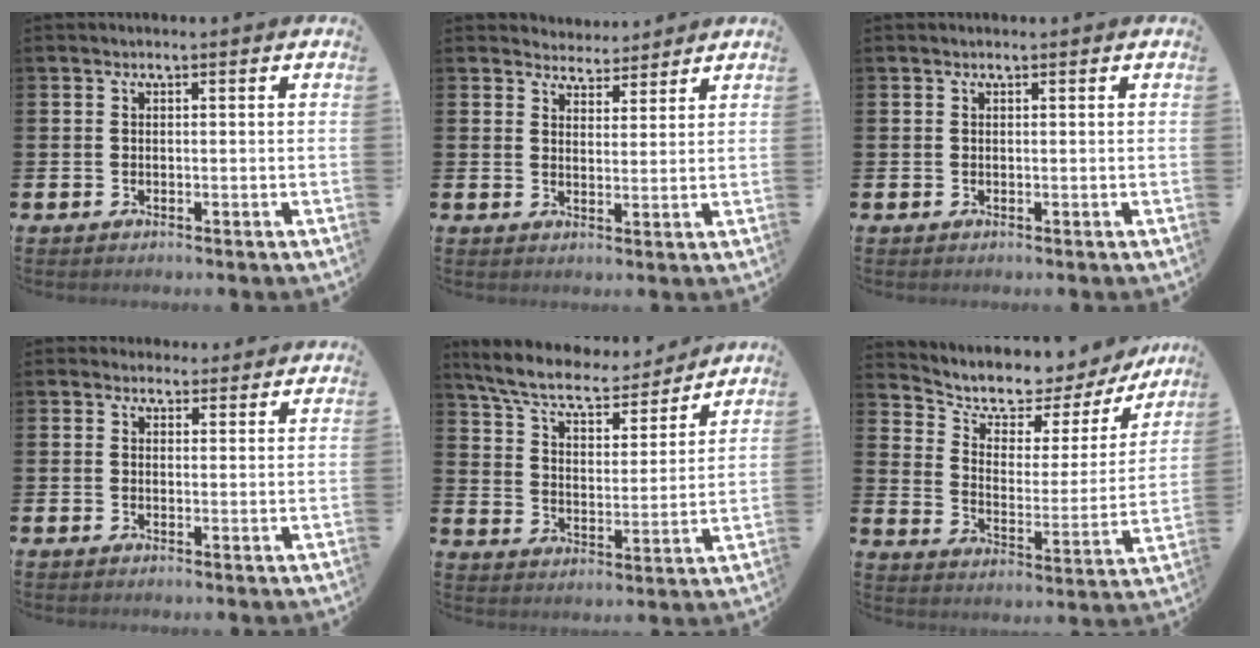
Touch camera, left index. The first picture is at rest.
{"total": 4.1, "force": [3.9, 1.1, -0.3], "torque": [-0.007, -0.022, 0.072]}
{"total": 0.0}
{"total": 1.9, "force": [1.7, 0.8, 0.0], "torque": [0.004, -0.003, 0.030]}
{"total": 8.2, "force": [7.4, 2.0, 3.0], "torque": [-0.092, -0.050, 0.127]}
{"total": 6.8, "force": [5.8, 2.9, 2.1], "torque": [-0.074, -0.042, 0.093]}